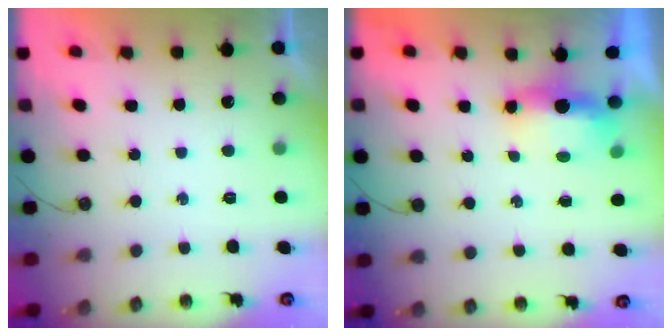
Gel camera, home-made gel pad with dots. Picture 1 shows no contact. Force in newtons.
{"total": 5.6, "press": 5.6, "slide": 0.6}